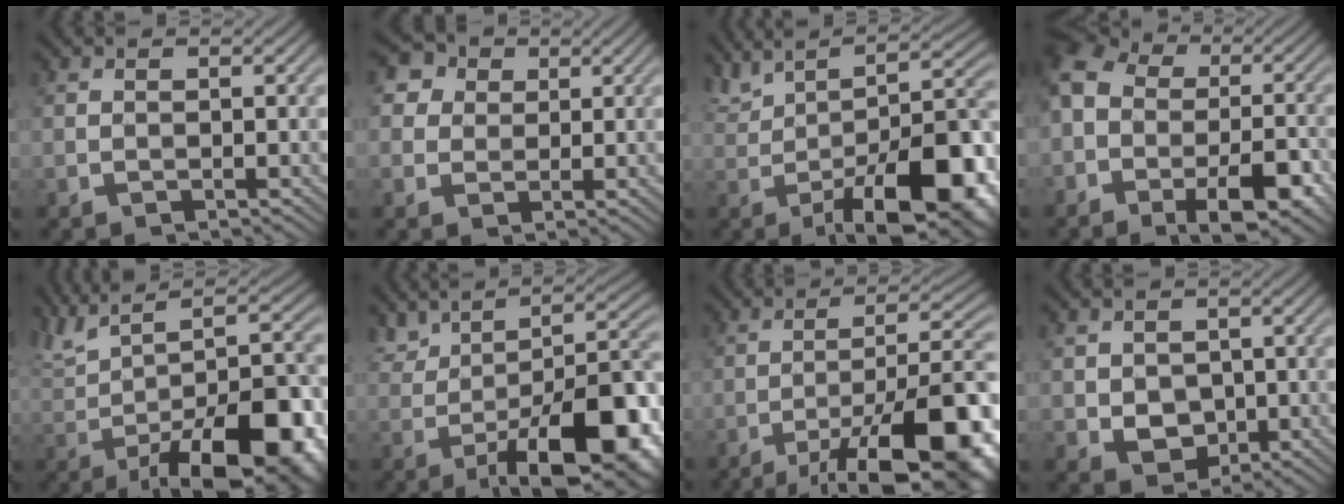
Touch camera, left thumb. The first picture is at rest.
{"total": 4.8, "force": [2.0, 4.0, 1.7], "torque": [-0.061, 0.004, 0.035]}
{"total": 16.2, "force": [-2.6, 6.2, 14.7], "torque": [-0.210, -0.001, -0.025]}
{"total": 14.4, "force": [-5.5, 9.2, 9.6], "torque": [-0.178, -0.023, -0.084]}
{"total": 17.8, "force": [-1.2, 7.5, 16.0], "torque": [-0.241, 0.001, 0.002]}
{"total": 15.3, "force": [-4.0, 6.3, 13.3], "torque": [-0.191, -0.001, -0.059]}
{"total": 16.8, "force": [-9.0, 5.1, 13.3], "torque": [-0.181, 0.010, -0.137]}
{"total": 4.2, "force": [-0.4, 3.5, 2.4], "torque": [-0.056, -0.012, -0.004]}